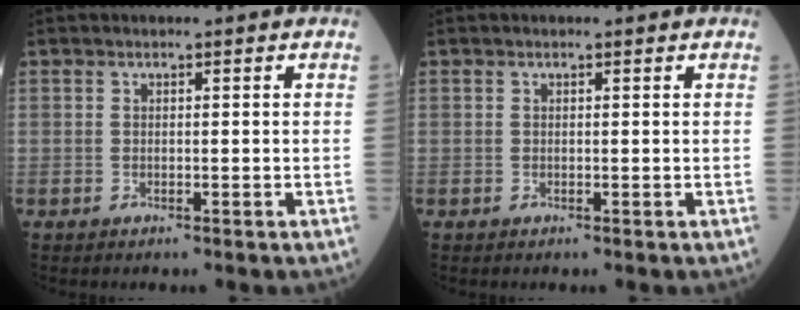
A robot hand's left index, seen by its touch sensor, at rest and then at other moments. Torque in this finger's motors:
{"motor_torque": [0.07, 0.03, -0.09, -0.01]}